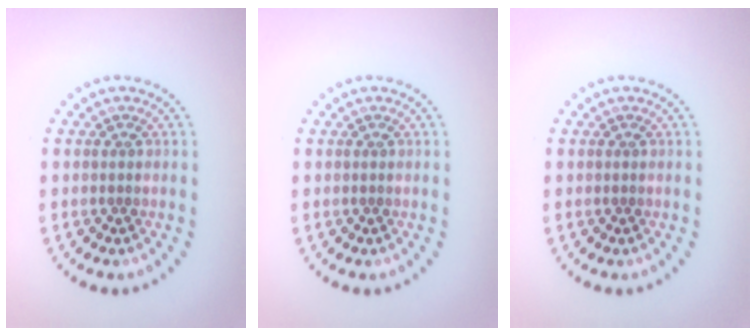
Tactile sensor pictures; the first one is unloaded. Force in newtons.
{"total": 0.0}
{"total": 0.0}